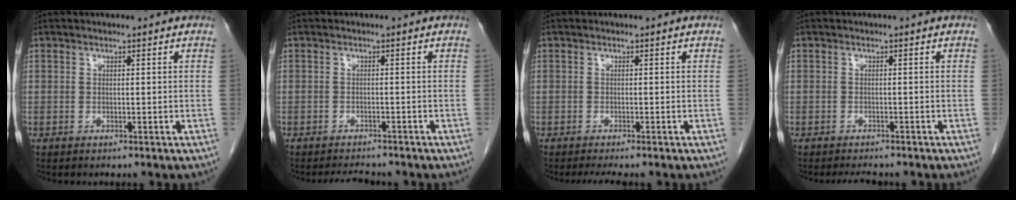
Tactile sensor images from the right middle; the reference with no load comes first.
{"total": 3.2, "force": [-3.1, 0.7, 0.6], "torque": [-0.012, -0.008, -0.046]}
{"total": 2.7, "force": [-2.3, 0.1, 1.4], "torque": [-0.020, -0.005, -0.034]}
{"total": 2.6, "force": [-2.4, 0.6, 0.8], "torque": [-0.013, -0.006, -0.032]}